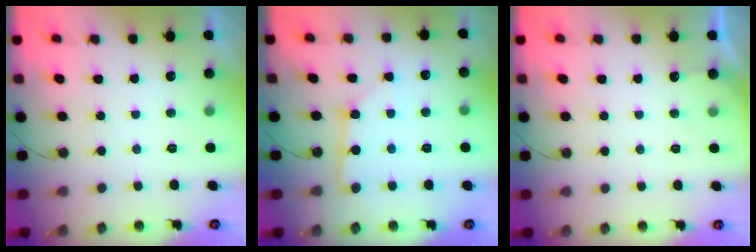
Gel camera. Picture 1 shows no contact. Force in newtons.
{"total": 2.9, "press": 2.9, "slide": 0.2}
{"total": 2.3, "press": 2.3, "slide": 0.3}